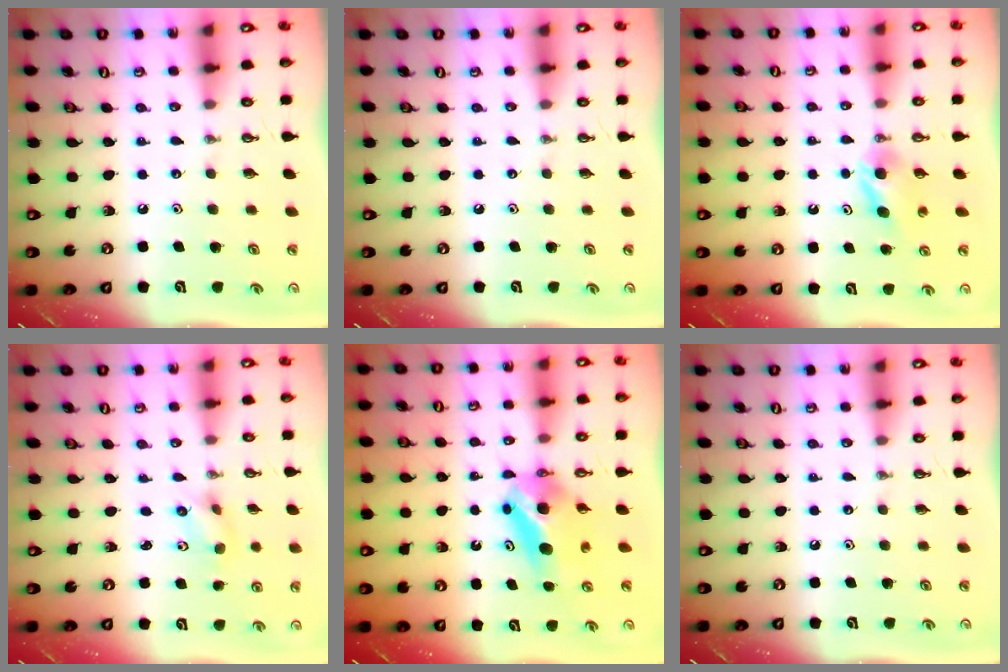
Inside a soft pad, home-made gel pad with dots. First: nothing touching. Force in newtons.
{"total": 0.0}
{"total": 4.6, "press": 4.5, "slide": 1.3}
{"total": 2.3, "press": 2.2, "slide": 0.8}
{"total": 7.2, "press": 6.6, "slide": 2.8}
{"total": 0.0}